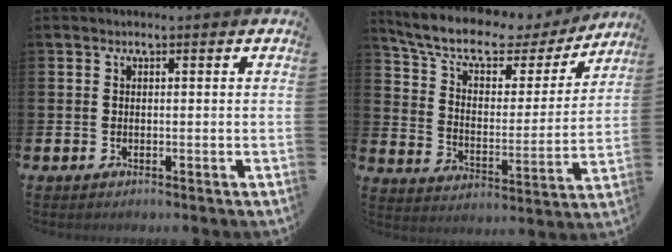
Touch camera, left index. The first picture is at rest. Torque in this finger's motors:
{"motor_torque": [1.16, -0.98, 0.62, 0.21]}